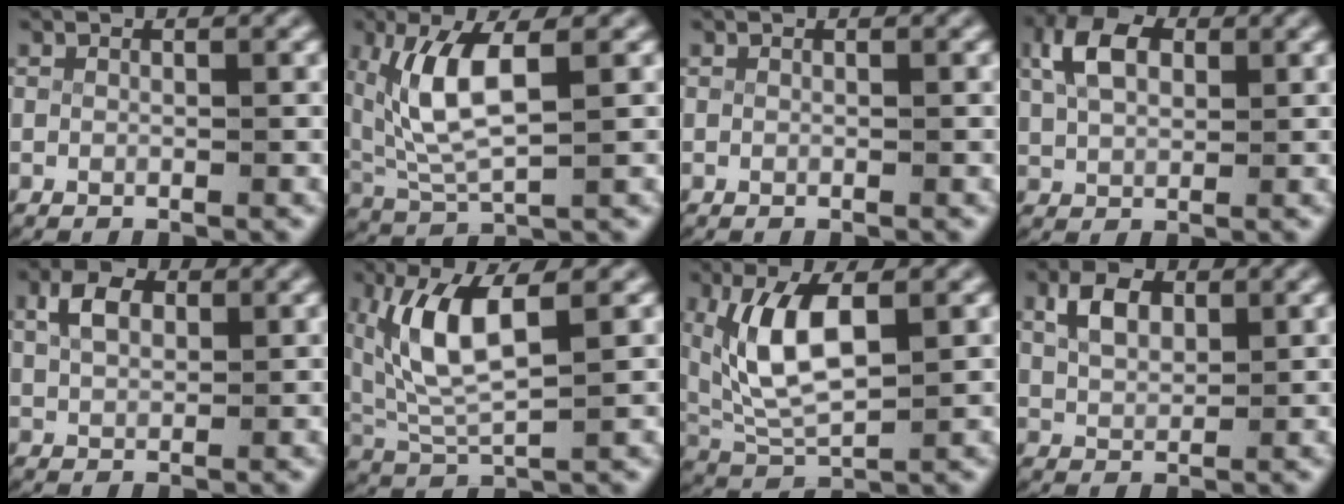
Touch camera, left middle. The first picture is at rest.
{"total": 6.0, "force": [1.1, 2.7, 5.2], "torque": [-0.128, -0.011, 0.035]}
{"total": 0.0}
{"total": 4.3, "force": [1.7, 2.6, 3.0], "torque": [-0.070, -0.003, 0.036]}
{"total": 2.9, "force": [1.2, 1.7, 2.0], "torque": [-0.042, -0.005, 0.029]}
{"total": 6.1, "force": [1.6, 2.6, 5.3], "torque": [-0.128, -0.007, 0.040]}
{"total": 6.7, "force": [1.2, 3.5, 5.6], "torque": [-0.139, -0.016, 0.040]}
{"total": 3.3, "force": [1.5, 1.9, 2.2], "torque": [-0.052, -0.010, 0.036]}